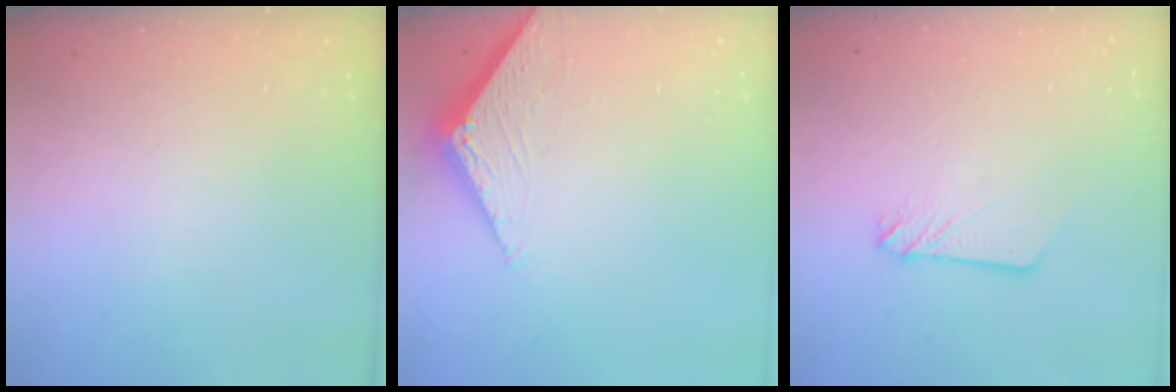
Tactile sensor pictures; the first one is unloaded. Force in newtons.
{"total": 4.0, "press": 4.0, "slide": 0.5}
{"total": 3.0, "press": 3.0, "slide": 0.2}